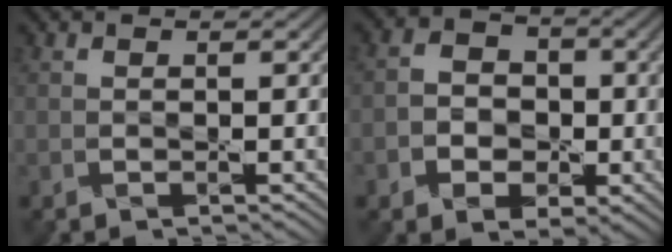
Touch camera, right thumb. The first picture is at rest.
{"total": 5.5, "force": [-1.5, 4.6, 2.6], "torque": [-0.039, -0.005, -0.041]}